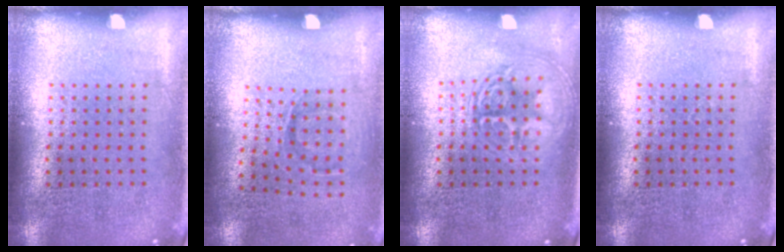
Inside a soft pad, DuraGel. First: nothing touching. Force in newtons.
{"total": 0.9, "press": 0.6, "slide": 0.7}
{"total": 2.9, "press": 2.9, "slide": 0.4}
{"total": 0.0}